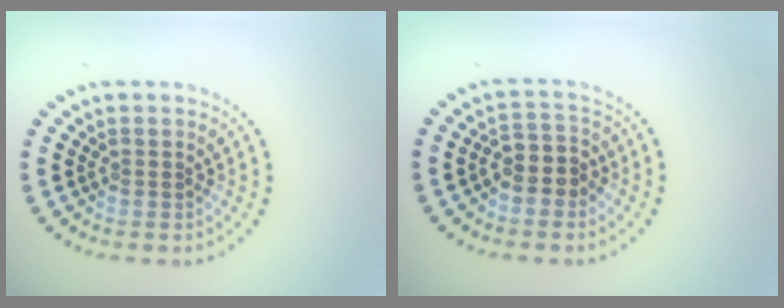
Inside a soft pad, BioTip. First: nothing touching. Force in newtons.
{"total": 2.4, "press": 2.2, "slide": 1.1}